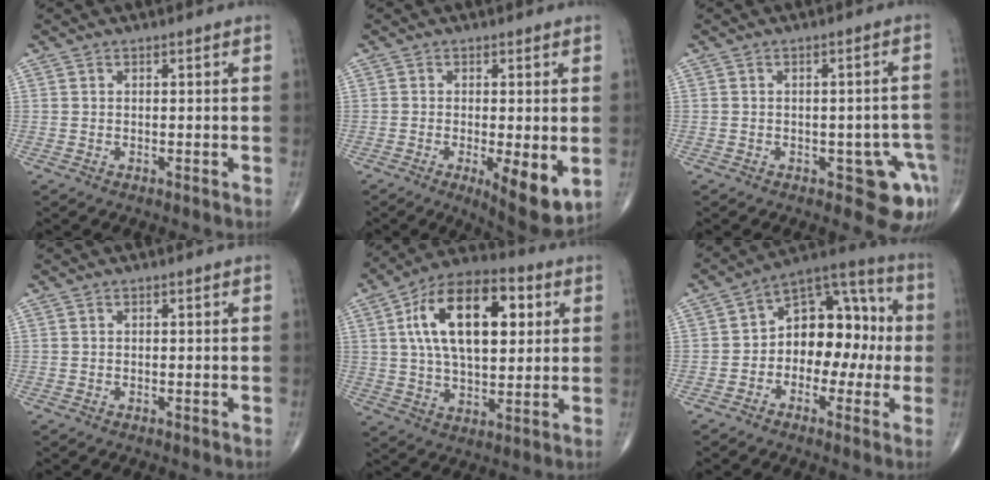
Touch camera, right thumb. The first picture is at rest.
{"total": 9.0, "force": [-2.1, 2.8, 8.3], "torque": [-0.122, -0.024, -0.029]}
{"total": 7.4, "force": [-3.4, 3.5, 5.6], "torque": [-0.036, 0.017, -0.036]}
{"total": 0.0}
{"total": 20.3, "force": [5.3, 10.6, 16.5], "torque": [-0.252, 0.007, 0.083]}
{"total": 14.3, "force": [-1.0, 9.6, 10.6], "torque": [-0.110, 0.055, -0.028]}